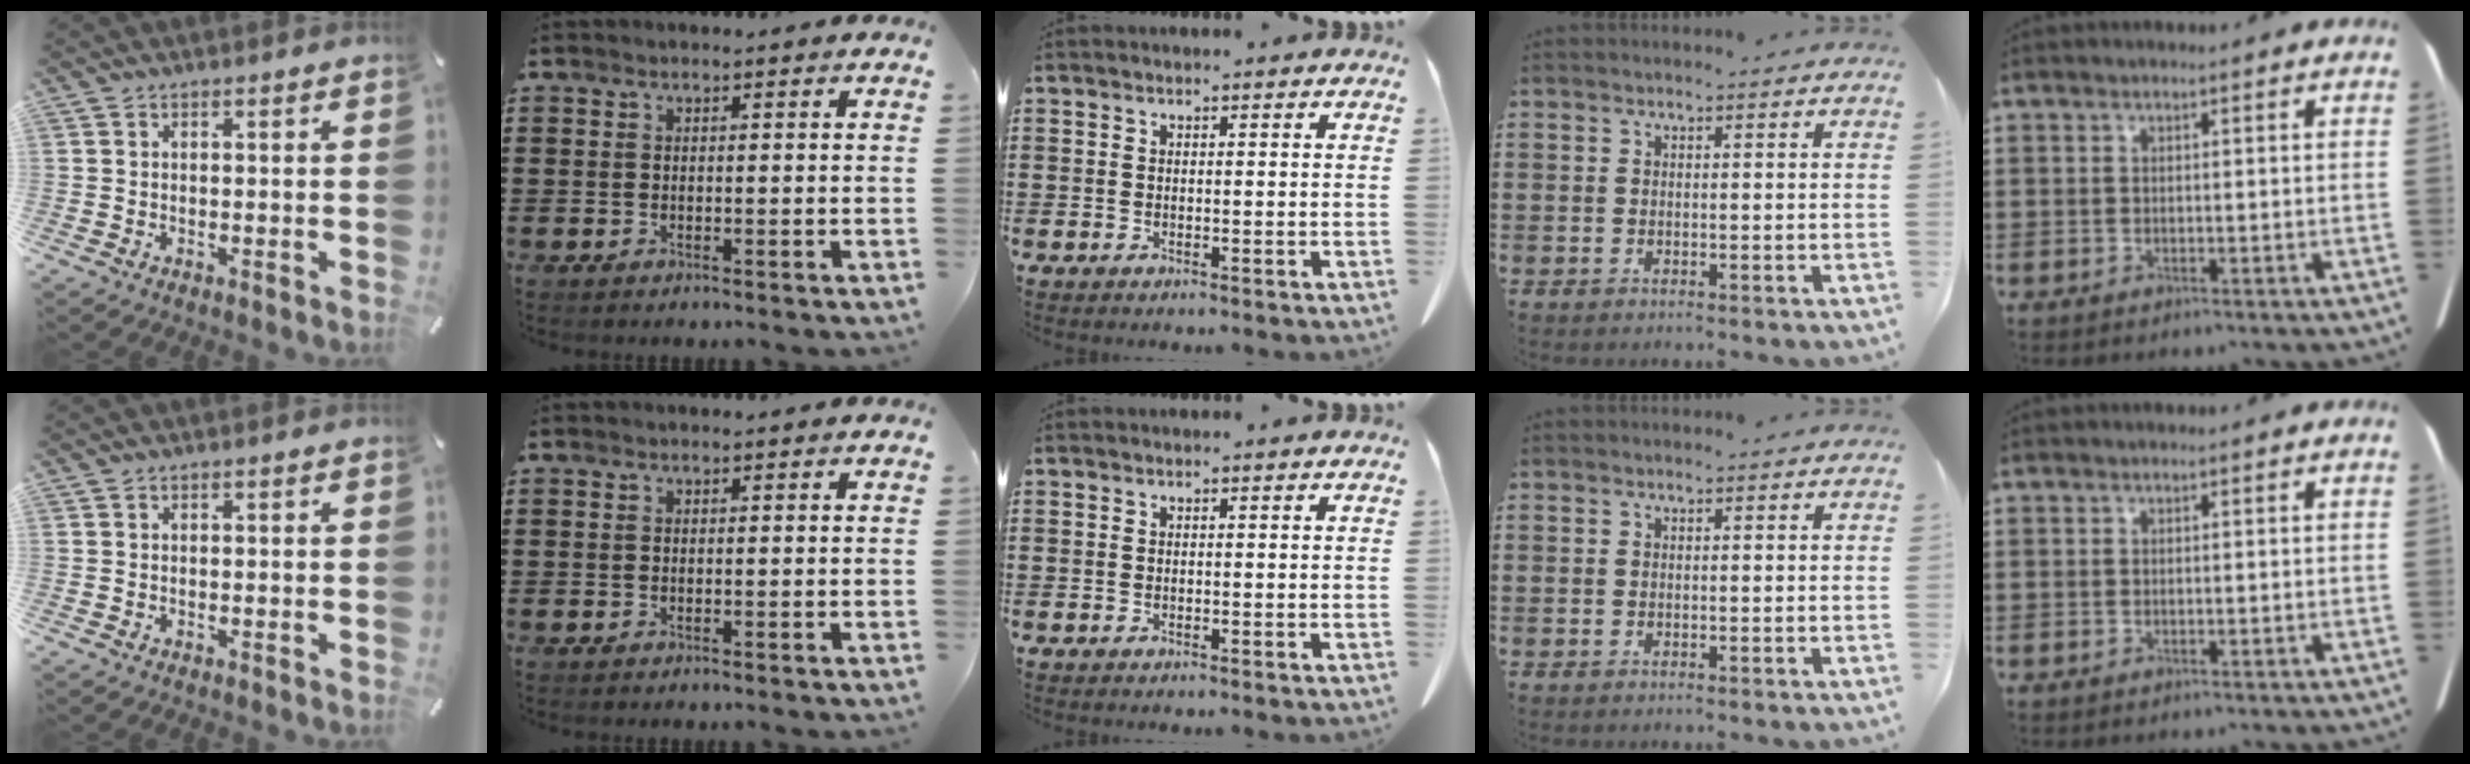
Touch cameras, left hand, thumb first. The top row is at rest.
{}